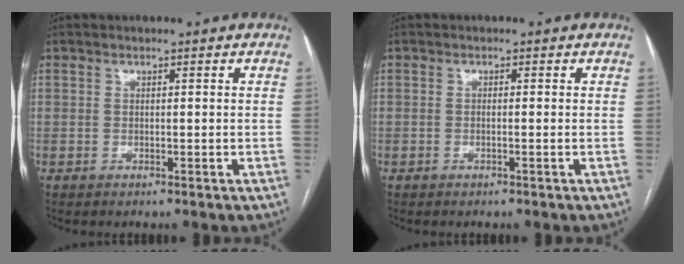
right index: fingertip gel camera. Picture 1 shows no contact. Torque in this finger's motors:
{"motor_torque": [-0.45, 0.32, -0.03, 0.00]}